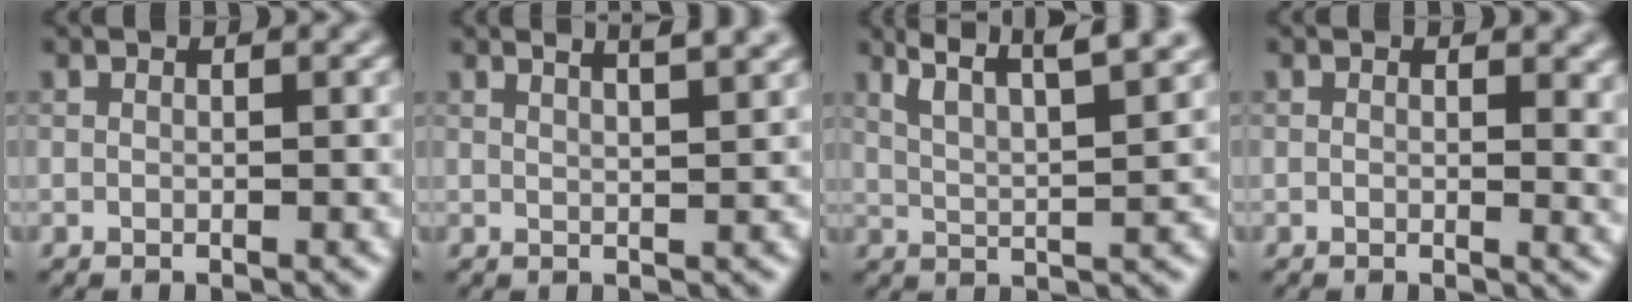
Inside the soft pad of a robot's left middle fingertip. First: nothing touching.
{"total": 4.4, "force": [3.1, 1.5, 2.8], "torque": [-0.004, 0.028, 0.009]}
{"total": 7.3, "force": [5.5, 1.5, 4.5], "torque": [-0.068, 0.022, 0.075]}
{"total": 2.8, "force": [0.5, 1.3, 2.5], "torque": [-0.022, -0.005, 0.009]}